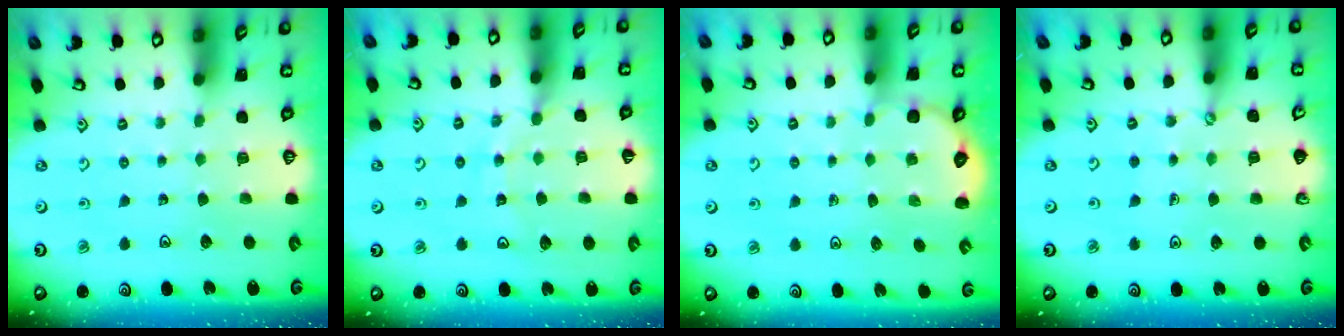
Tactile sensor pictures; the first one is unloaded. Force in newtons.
{"total": 11.0, "press": 11.0, "slide": 1.4}
{"total": 2.2, "press": 2.2, "slide": 0.3}
{"total": 1.6, "press": 1.6, "slide": 0.1}